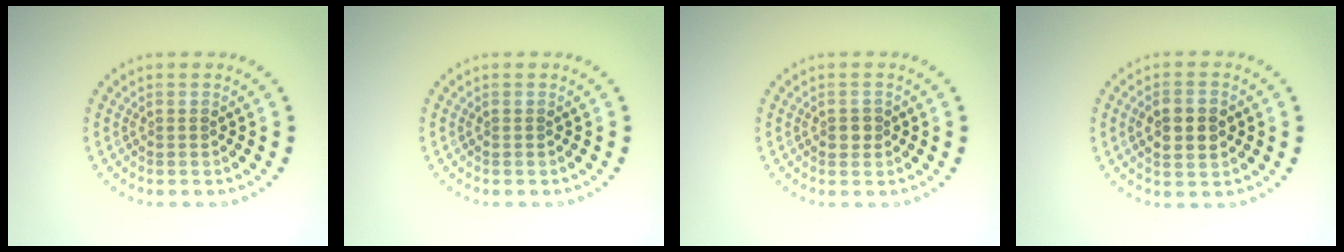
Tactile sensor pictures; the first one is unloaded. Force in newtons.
{"total": 0.0}
{"total": 1.2, "press": 1.2, "slide": 0.3}
{"total": 3.0, "press": 3.0, "slide": 0.1}